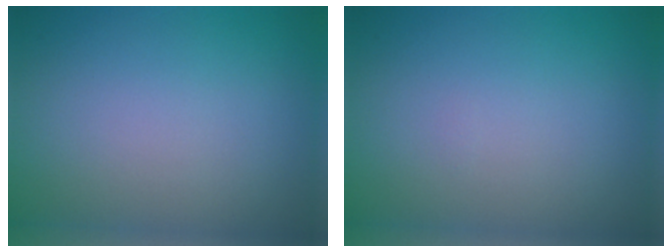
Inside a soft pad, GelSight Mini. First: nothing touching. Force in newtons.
{"total": 0.0}